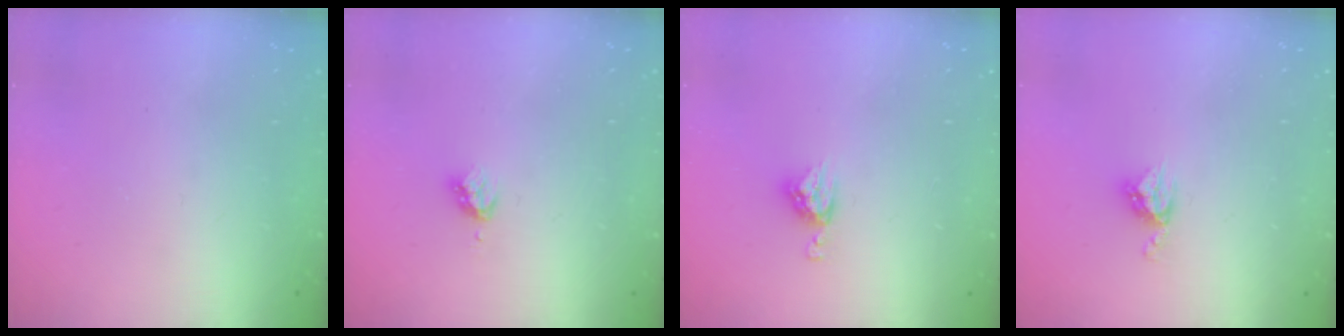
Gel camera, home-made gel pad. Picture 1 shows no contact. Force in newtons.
{"total": 2.9, "press": 2.8, "slide": 0.4}
{"total": 6.4, "press": 6.4, "slide": 0.4}
{"total": 4.9, "press": 4.8, "slide": 0.2}